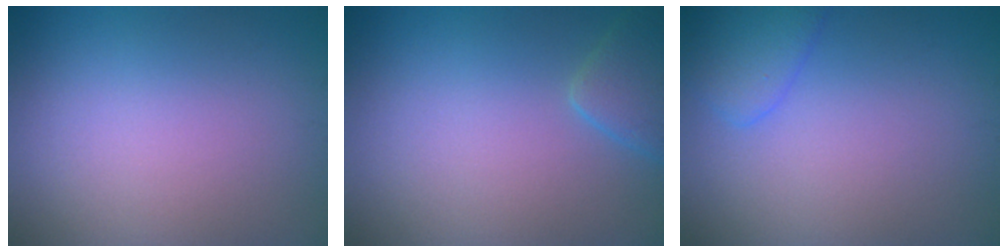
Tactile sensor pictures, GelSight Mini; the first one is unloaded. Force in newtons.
{"total": 2.6, "press": 2.6, "slide": 0.2}
{"total": 2.5, "press": 2.5, "slide": 0.2}